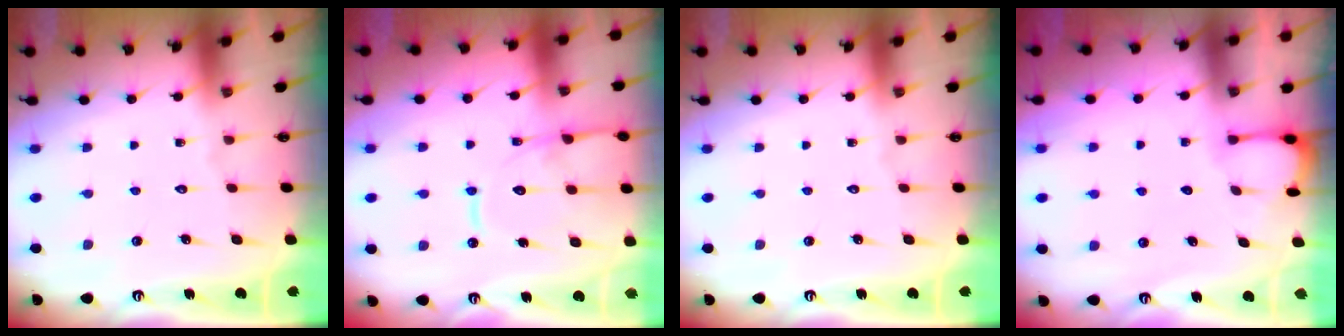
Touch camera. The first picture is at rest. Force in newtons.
{"total": 13.7, "press": 13.6, "slide": 1.4}
{"total": 0.0}
{"total": 1.7, "press": 1.7, "slide": 0.1}